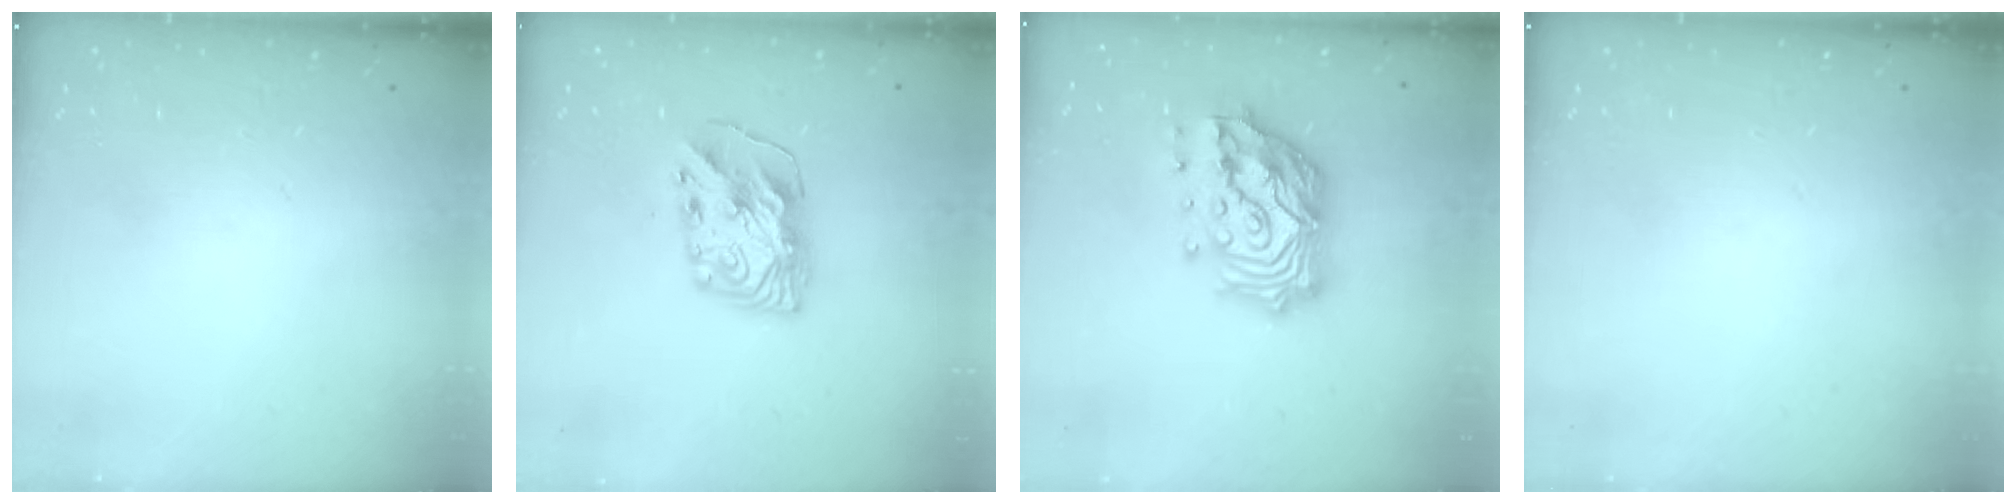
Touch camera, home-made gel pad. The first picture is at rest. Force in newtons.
{"total": 10.9, "press": 10.9, "slide": 0.5}
{"total": 22.0, "press": 21.7, "slide": 3.4}
{"total": 0.0}